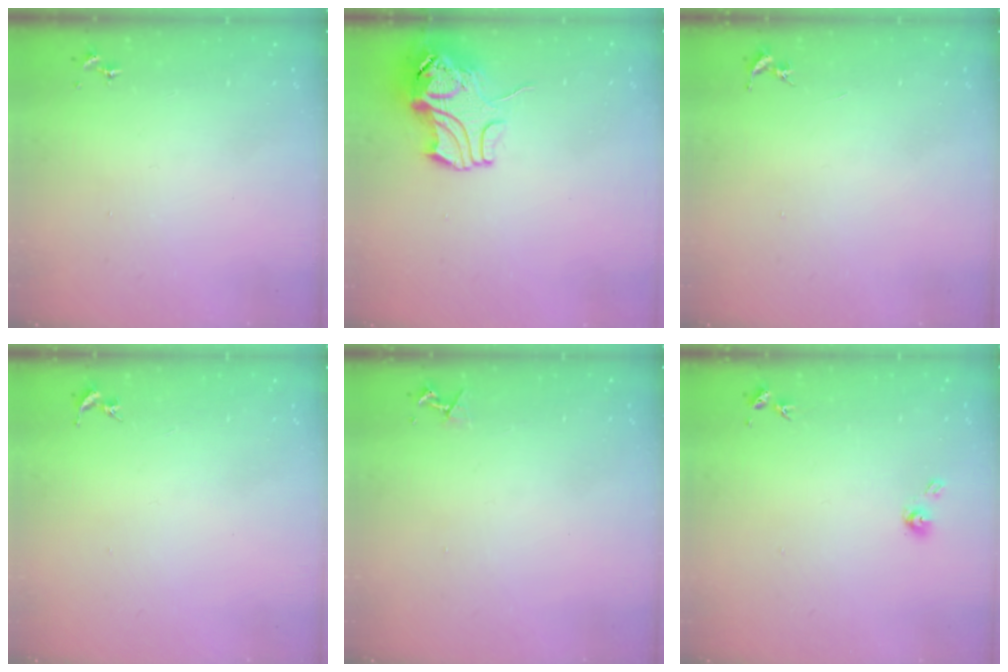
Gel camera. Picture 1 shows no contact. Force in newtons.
{"total": 11.2, "press": 11.0, "slide": 1.7}
{"total": 0.0}
{"total": 0.0}
{"total": 3.8, "press": 3.7, "slide": 0.6}
{"total": 4.9, "press": 4.9, "slide": 0.5}